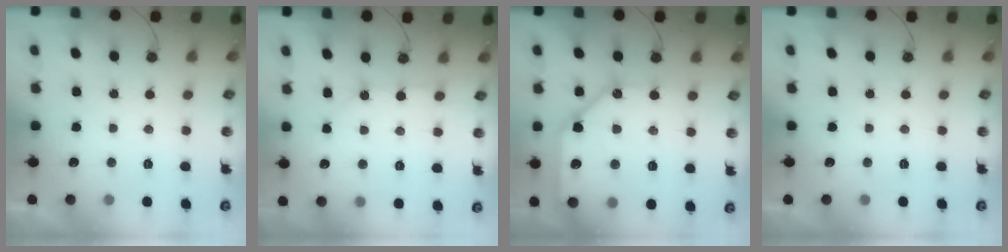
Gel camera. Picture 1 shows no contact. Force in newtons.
{"total": 2.6, "press": 2.6, "slide": 0.3}
{"total": 14.5, "press": 14.4, "slide": 1.7}
{"total": 0.0}